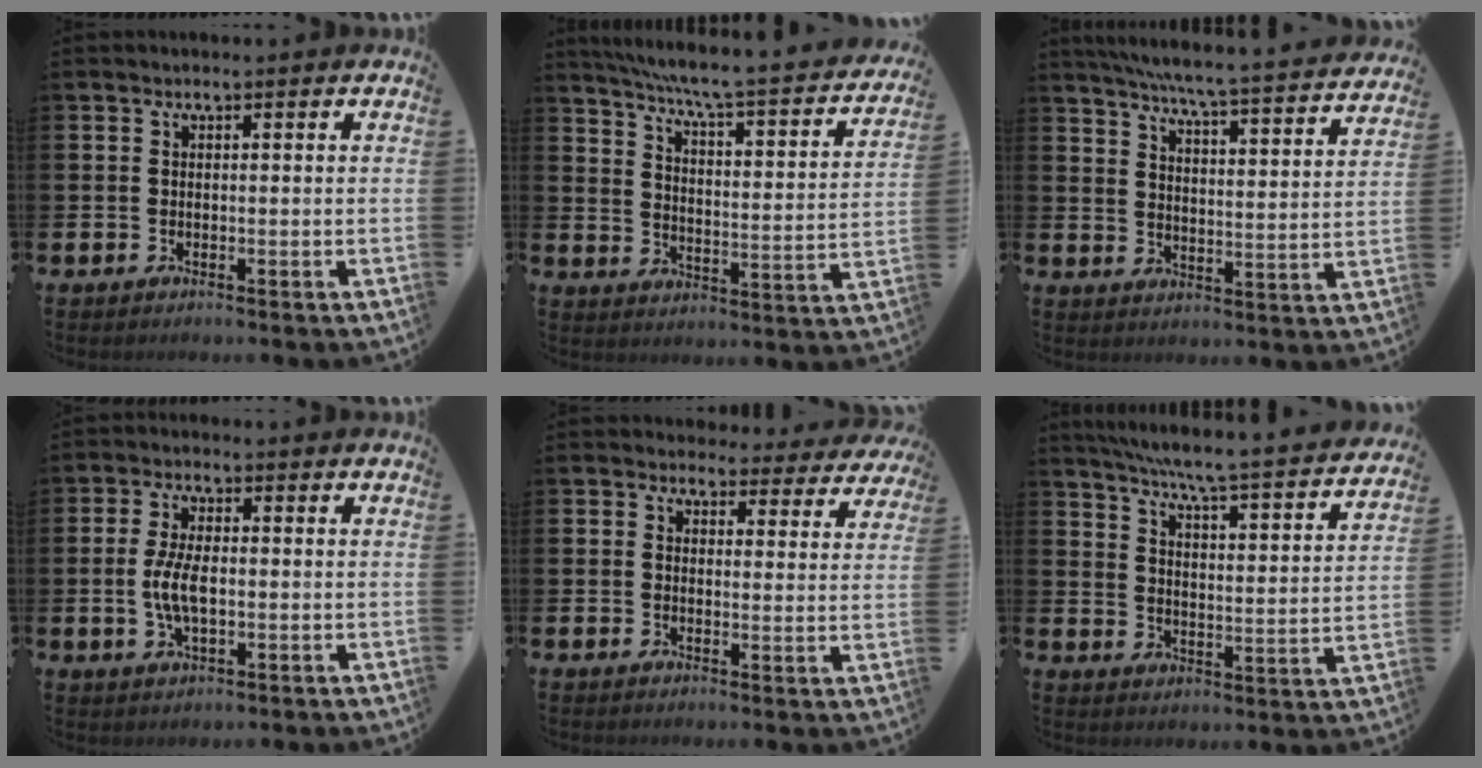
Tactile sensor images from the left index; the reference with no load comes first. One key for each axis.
{"total": 5.8, "fx": 5.2, "fy": -0.1, "fz": 2.4, "tx": -0.076, "ty": -0.048, "tz": 0.082}
{"total": 6.3, "fx": 5.9, "fy": -0.2, "fz": 2.1, "tx": -0.063, "ty": -0.051, "tz": 0.097}
{"total": 5.3, "fx": -0.3, "fy": 2.3, "fz": 4.8, "tx": -0.097, "ty": 0.001, "tz": -0.011}
{"total": 3.7, "fx": 3.4, "fy": 1.4, "fz": 0.2, "tx": -0.006, "ty": -0.022, "tz": 0.057}
{"total": 5.8, "fx": 5.2, "fy": -0.1, "fz": 2.6, "tx": -0.080, "ty": -0.047, "tz": 0.081}